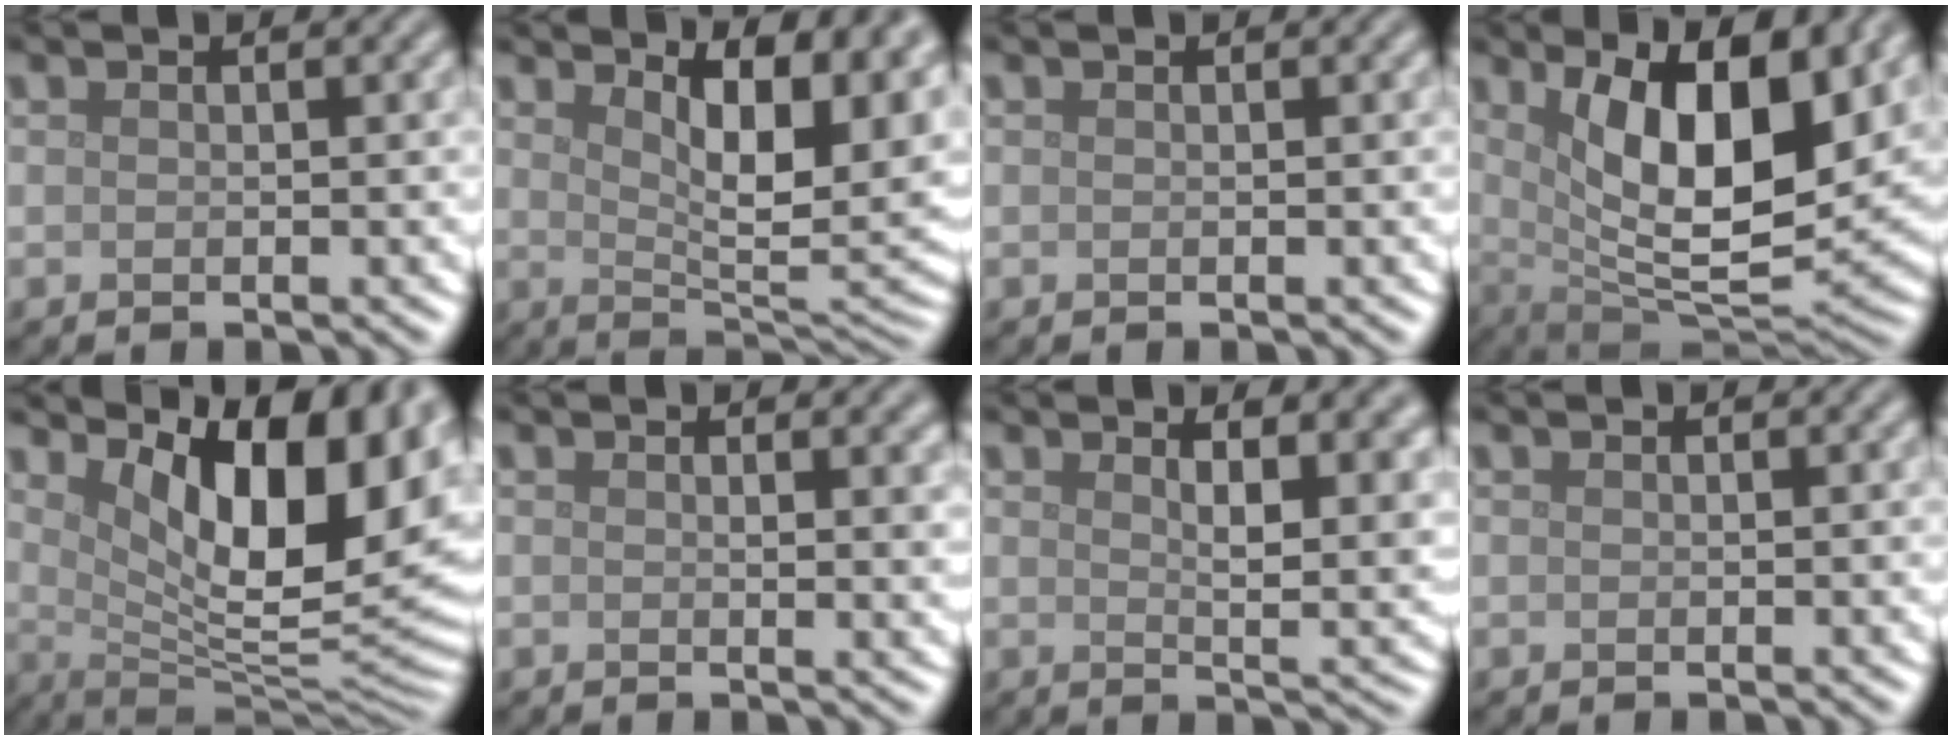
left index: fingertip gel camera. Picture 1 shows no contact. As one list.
[{"total": 9.7, "force": [3.6, 3.8, 8.1], "torque": [-0.103, 0.001, 0.053]}, {"total": 0.0}, {"total": 11.6, "force": [3.8, 4.2, 10.2], "torque": [-0.160, -0.011, 0.068]}, {"total": 13.5, "force": [4.9, 5.0, 11.5], "torque": [-0.157, -0.006, 0.082]}, {"total": 2.5, "force": [0.9, 0.9, 2.2], "torque": [-0.014, 0.001, 0.011]}, {"total": 7.3, "force": [3.1, 2.8, 6.0], "torque": [-0.059, 0.003, 0.044]}, {"total": 0.0}]